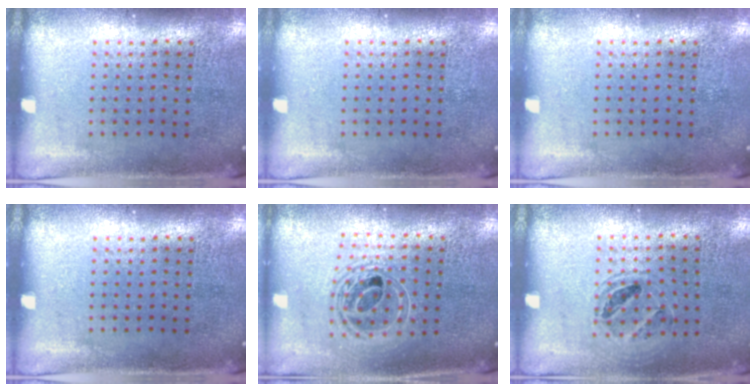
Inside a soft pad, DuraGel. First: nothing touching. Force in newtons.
{"total": 0.0}
{"total": 0.0}
{"total": 0.0}
{"total": 1.7, "press": 1.4, "slide": 1.0}
{"total": 1.0, "press": 1.0, "slide": 0.2}